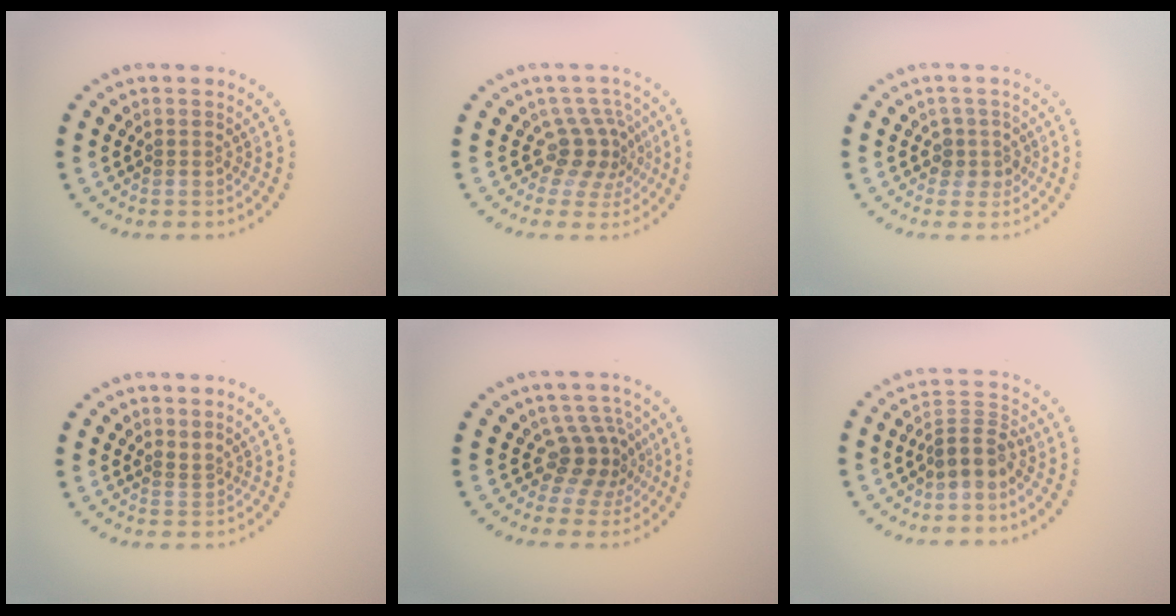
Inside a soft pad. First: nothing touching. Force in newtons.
{"total": 3.4, "press": 2.4, "slide": 2.4}
{"total": 1.8, "press": 1.5, "slide": 1.0}
{"total": 0.6, "press": 0.1, "slide": 0.6}
{"total": 3.6, "press": 2.7, "slide": 2.4}
{"total": 2.8, "press": 2.1, "slide": 1.8}